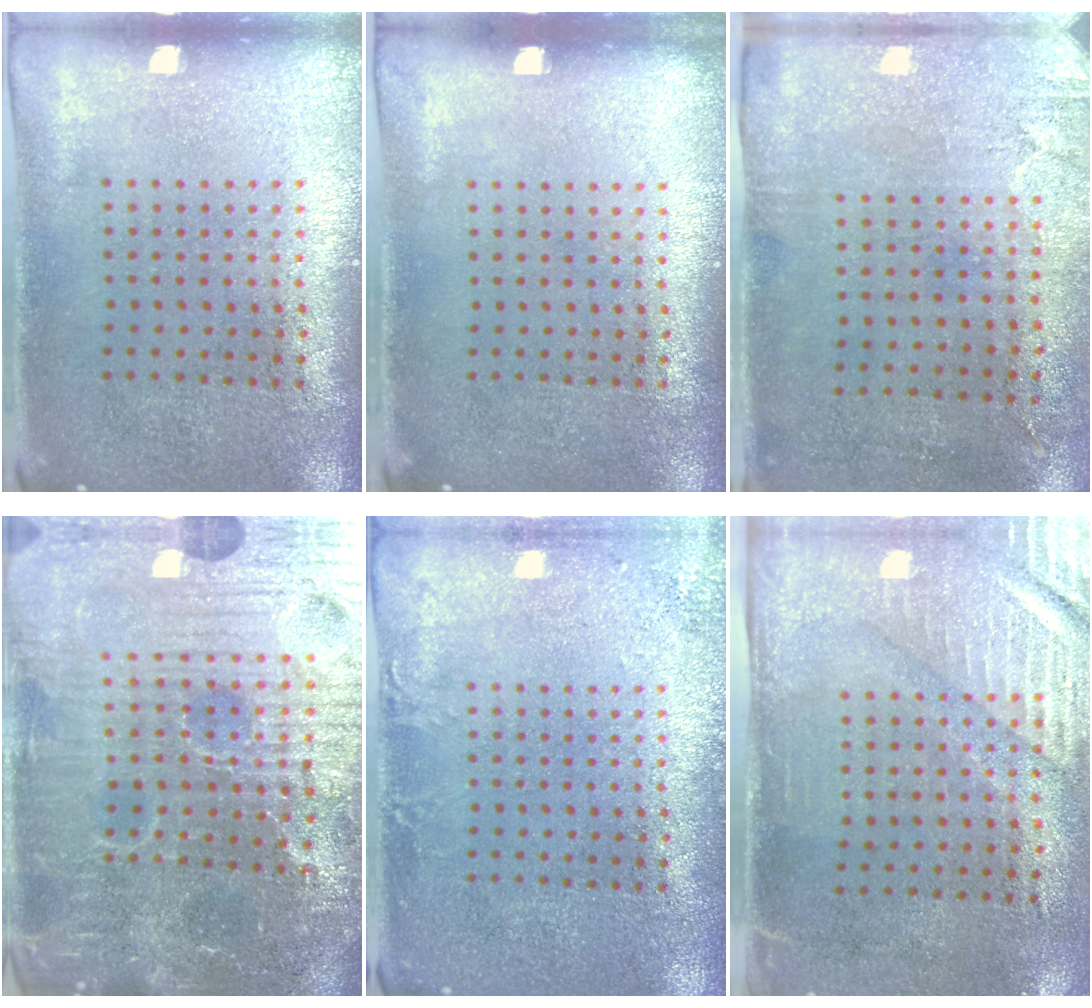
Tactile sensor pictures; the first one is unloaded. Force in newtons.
{"total": 0.0}
{"total": 2.8, "press": 2.3, "slide": 1.7}
{"total": 6.4, "press": 6.0, "slide": 2.3}
{"total": 1.7, "press": 1.7, "slide": 0.3}
{"total": 3.0, "press": 2.6, "slide": 1.6}